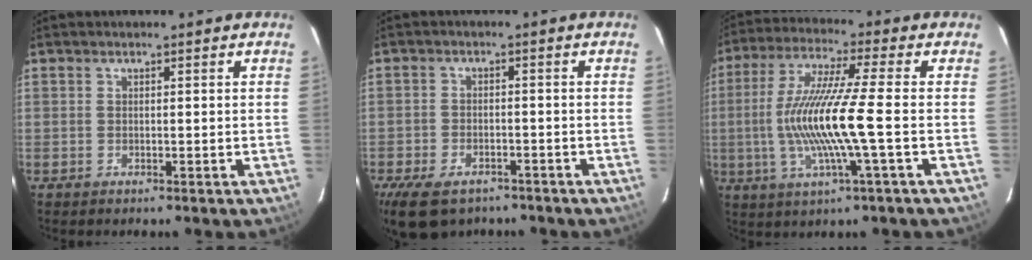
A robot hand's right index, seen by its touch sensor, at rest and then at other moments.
{"total": 11.1, "force": [-7.6, 6.1, 5.3], "torque": [-0.136, -0.013, -0.125]}
{"total": 13.8, "force": [-2.3, -0.6, 13.6], "torque": [-0.268, -0.007, -0.040]}